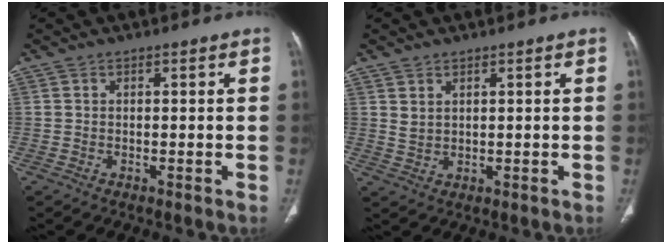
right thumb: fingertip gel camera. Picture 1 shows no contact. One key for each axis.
{"total": 2.2, "fx": 1.3, "fy": 1.3, "fz": 1.1, "tx": -0.013, "ty": -0.009, "tz": 0.032}